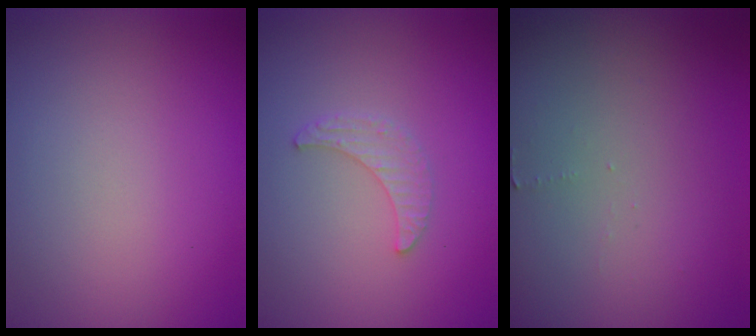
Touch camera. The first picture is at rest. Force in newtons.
{"total": 1.6, "press": 1.5, "slide": 0.4}
{"total": 0.5, "press": 0.5, "slide": 0.1}